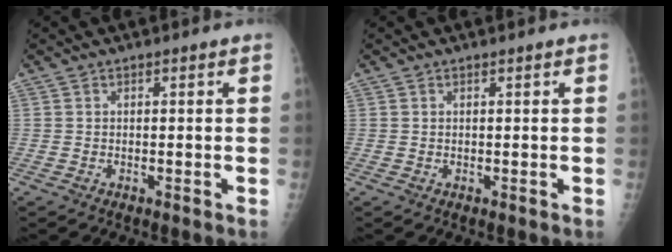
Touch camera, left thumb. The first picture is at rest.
{"total": 0.0}